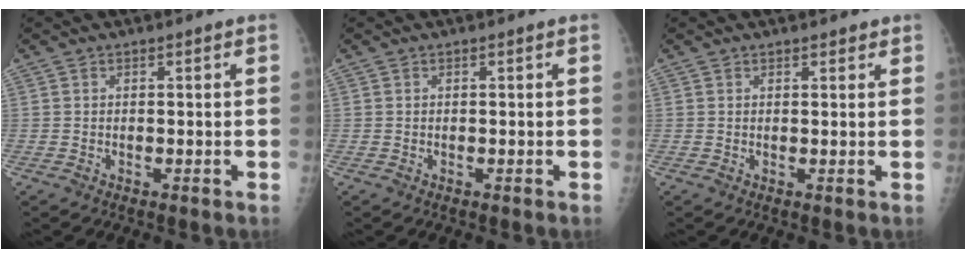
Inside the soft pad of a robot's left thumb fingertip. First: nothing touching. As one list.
[{"total": 0.0}, {"total": 1.4, "force": [1.2, 0.7, 0.4], "torque": [0.007, -0.005, 0.012]}]